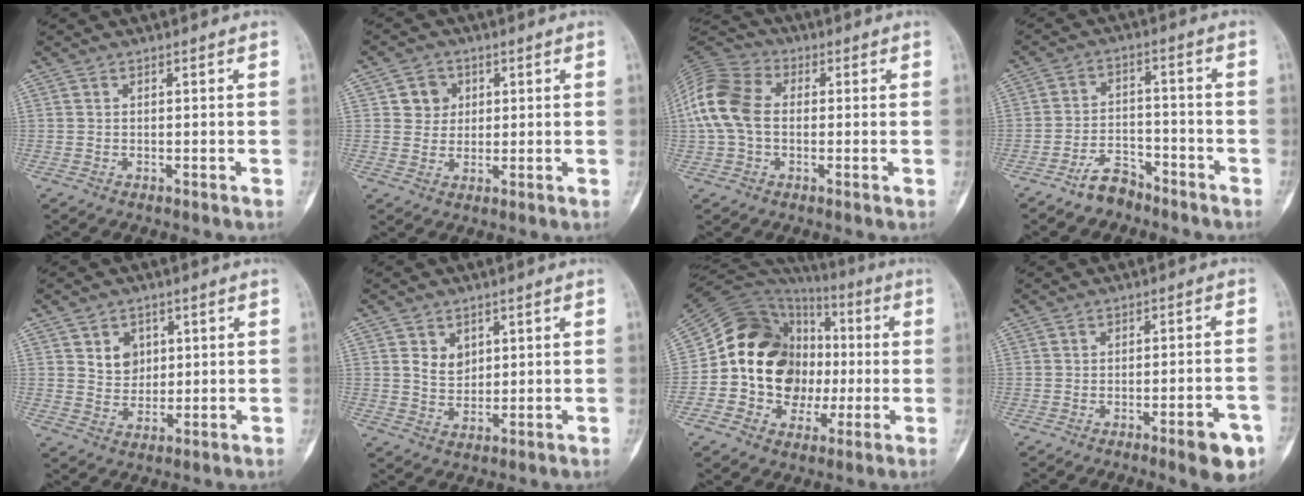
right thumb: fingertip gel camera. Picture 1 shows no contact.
{"total": 4.6, "force": [1.4, 4.2, 1.2], "torque": [0.005, 0.000, 0.020]}
{"total": 12.0, "force": [0.3, 8.4, 8.6], "torque": [-0.184, 0.029, -0.005]}
{"total": 2.5, "force": [-2.0, 1.2, 1.1], "torque": [-0.021, 0.012, -0.034]}
{"total": 5.4, "force": [1.9, 4.5, 2.4], "torque": [-0.015, -0.012, 0.036]}
{"total": 4.4, "force": [1.8, 3.4, 2.3], "torque": [-0.022, -0.015, 0.037]}
{"total": 20.4, "force": [-1.0, 17.2, 10.9], "torque": [-0.142, 0.059, -0.006]}
{"total": 7.3, "force": [-3.8, 1.7, 5.9], "torque": [-0.065, 0.016, -0.045]}